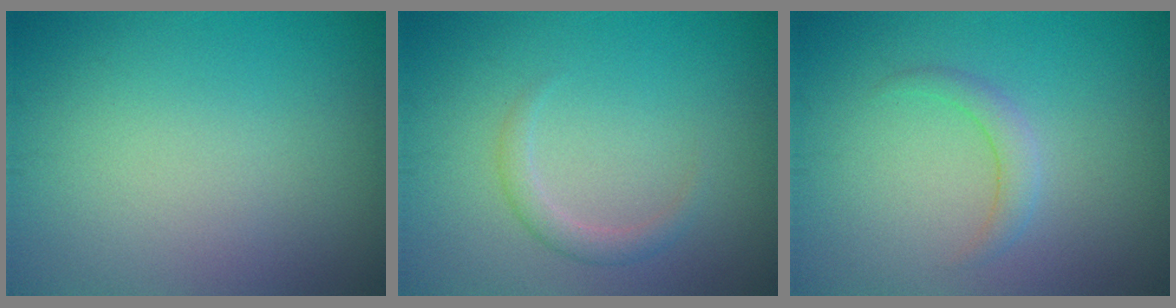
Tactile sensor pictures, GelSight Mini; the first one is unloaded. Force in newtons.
{"total": 1.6, "press": 1.6, "slide": 0.1}
{"total": 1.5, "press": 1.5, "slide": 0.0}